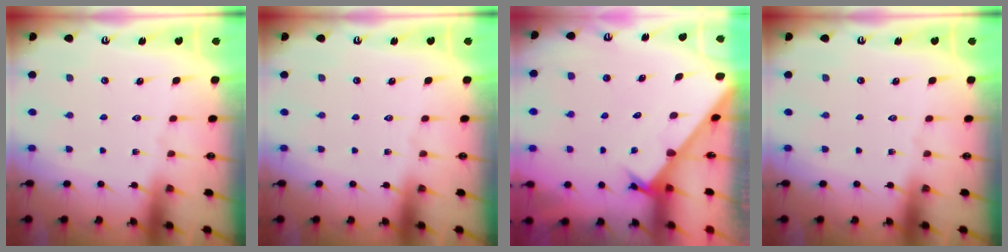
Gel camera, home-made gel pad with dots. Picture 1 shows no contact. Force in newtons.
{"total": 0.0}
{"total": 2.4, "press": 2.4, "slide": 0.1}
{"total": 0.0}